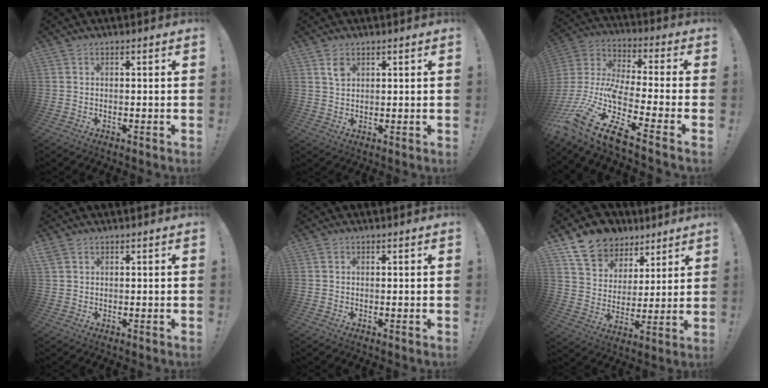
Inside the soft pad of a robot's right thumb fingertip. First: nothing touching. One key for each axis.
{"total": 3.0, "fx": 1.6, "fy": 1.7, "fz": 1.8, "tx": -0.022, "ty": -0.008, "tz": 0.027}
{"total": 14.2, "fx": -8.9, "fy": 4.2, "fz": 10.2, "tx": -0.211, "ty": 0.010, "tz": -0.155}
{"total": 1.7, "fx": 1.1, "fy": 1.0, "fz": 0.9, "tx": -0.018, "ty": 0.001, "tz": 0.020}
{"total": 0.5, "fx": 0.2, "fy": 0.4, "fz": 0.2, "tx": -0.003, "ty": 0.002, "tz": 0.004}
{"total": 12.2, "fx": 8.2, "fy": 8.4, "fz": 3.3, "tx": -0.060, "ty": -0.052, "tz": 0.159}